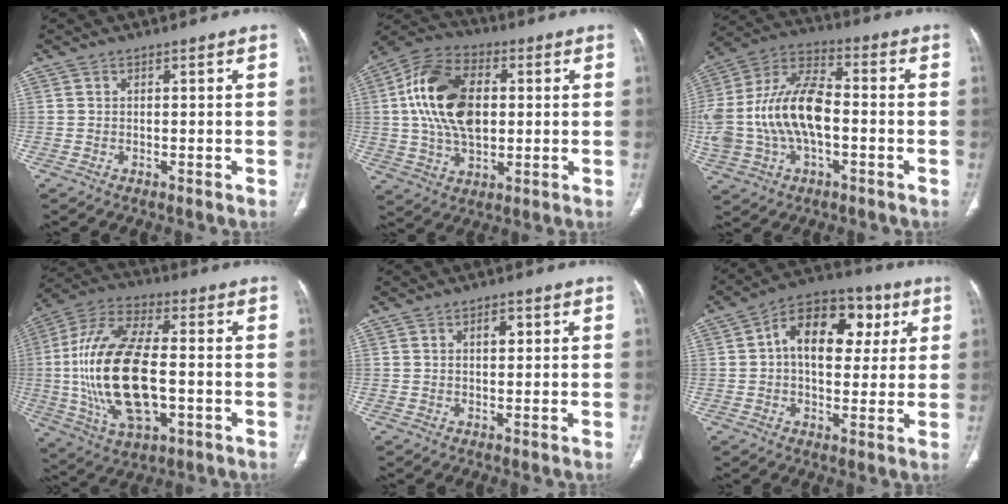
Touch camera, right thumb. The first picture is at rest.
{"total": 17.4, "force": [2.1, 10.8, 13.5], "torque": [-0.241, 0.014, 0.036]}
{"total": 19.8, "force": [-2.0, 11.0, 16.4], "torque": [-0.345, 0.036, -0.035]}
{"total": 23.0, "force": [-2.0, 10.9, 20.2], "torque": [-0.412, 0.012, -0.030]}
{"total": 2.5, "force": [0.8, 1.4, 1.9], "torque": [-0.019, 0.000, 0.011]}
{"total": 15.7, "force": [3.7, 9.9, 11.6], "torque": [-0.136, 0.017, 0.049]}